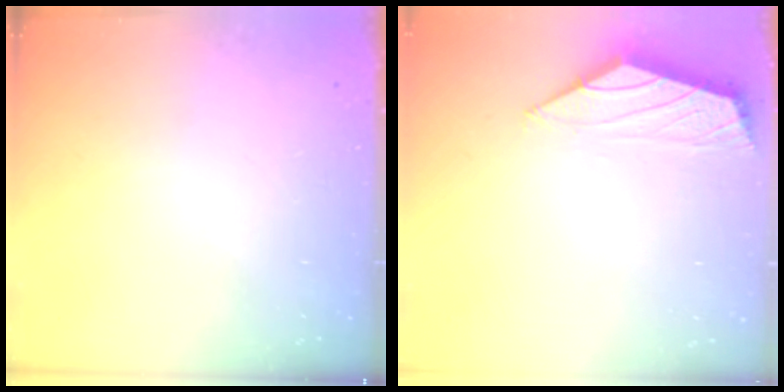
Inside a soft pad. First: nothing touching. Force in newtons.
{"total": 0.8, "press": 0.6, "slide": 0.6}